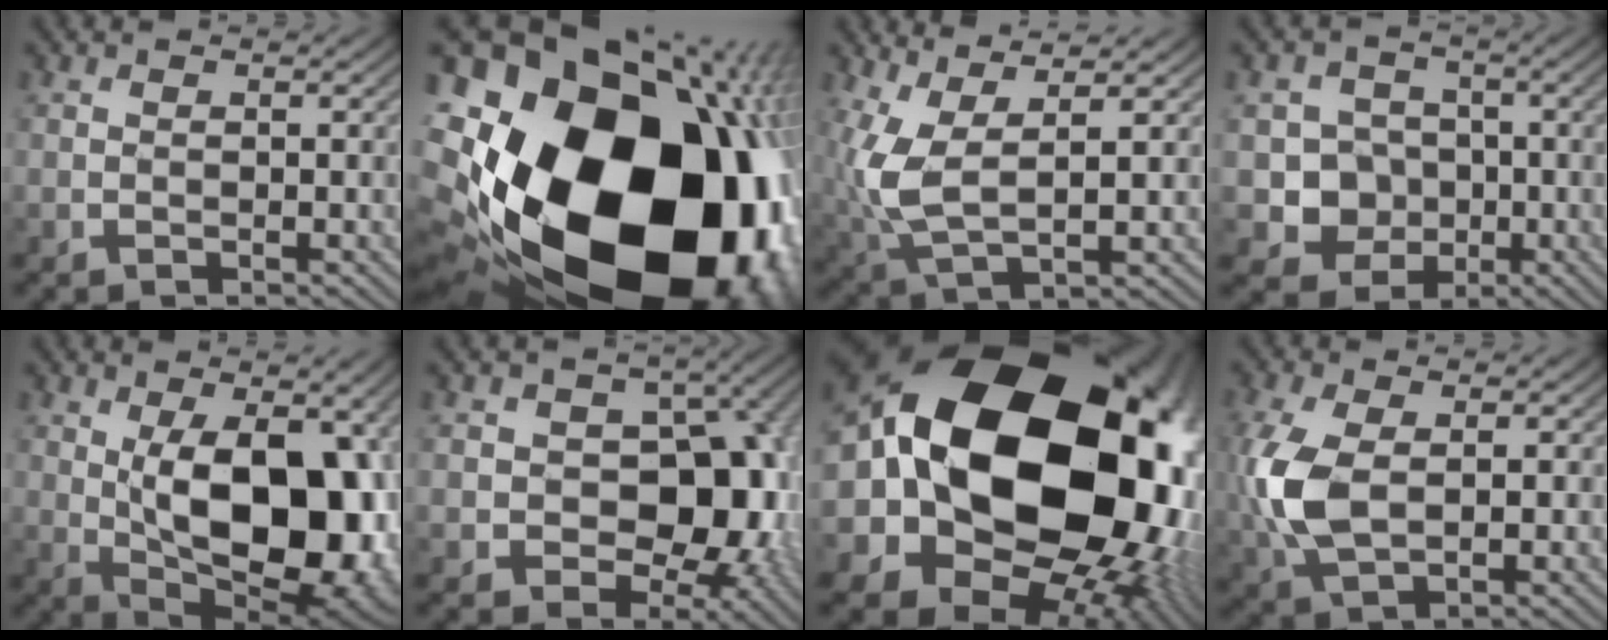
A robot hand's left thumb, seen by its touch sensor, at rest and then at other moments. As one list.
[{"total": 24.7, "force": [-4.9, 18.8, 15.4], "torque": [-0.248, -0.063, -0.129]}, {"total": 8.7, "force": [1.8, 4.6, 7.2], "torque": [-0.190, -0.002, 0.035]}, {"total": 6.2, "force": [-1.3, 5.8, 1.8], "torque": [-0.037, -0.008, -0.044]}, {"total": 15.9, "force": [-0.6, 8.7, 13.3], "torque": [-0.184, -0.016, -0.003]}, {"total": 11.7, "force": [-1.1, 8.3, 8.2], "torque": [-0.115, -0.005, -0.024]}, {"total": 23.3, "force": [3.3, 17.9, 14.5], "torque": [-0.322, -0.058, 0.079]}, {"total": 9.8, "force": [0.3, 6.3, 7.5], "torque": [-0.213, 0.002, 0.008]}]